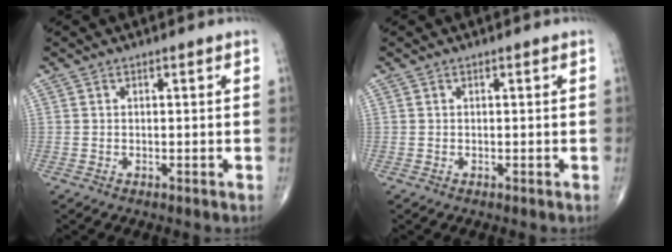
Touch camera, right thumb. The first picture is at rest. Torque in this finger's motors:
{"motor_torque": [0.00, 0.00, 0.14, 0.14, 0.00]}